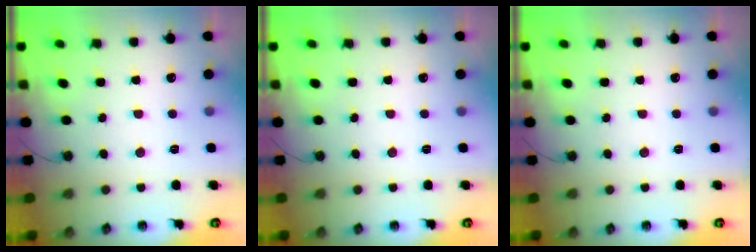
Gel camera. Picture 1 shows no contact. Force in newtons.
{"total": 0.0}
{"total": 0.0}